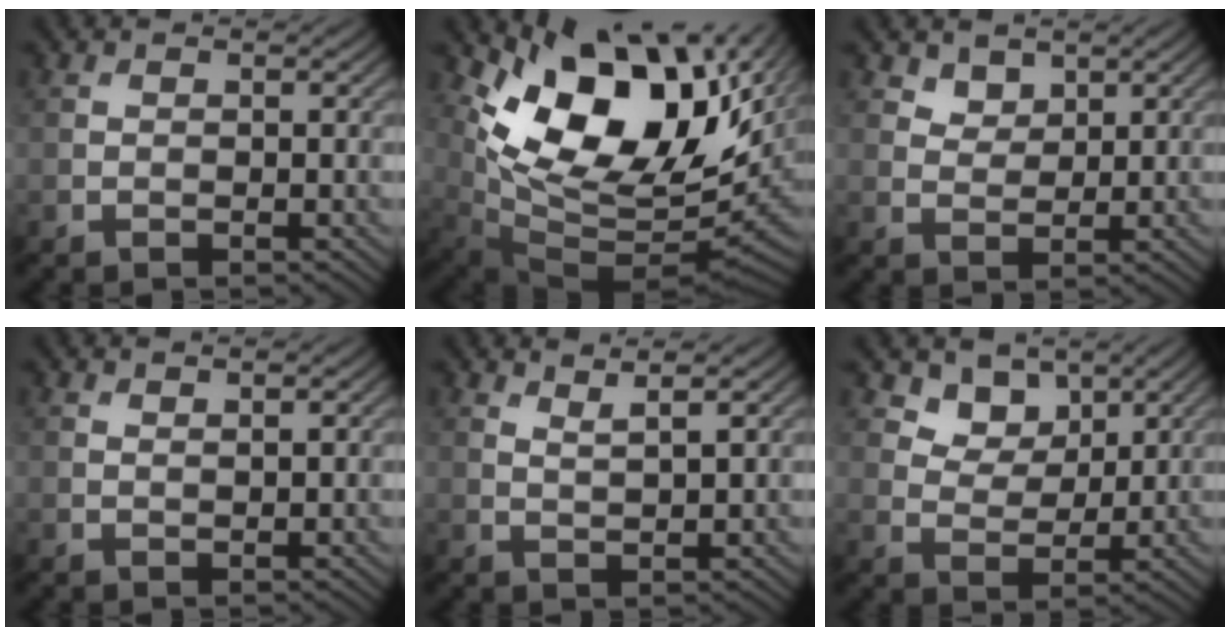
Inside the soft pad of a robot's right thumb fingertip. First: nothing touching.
{"total": 15.3, "force": [6.2, 8.5, 11.2], "torque": [-0.186, -0.007, 0.118]}
{"total": 2.4, "force": [1.8, 1.4, 0.7], "torque": [-0.016, -0.007, 0.034]}
{"total": 0.7, "force": [0.6, 0.0, 0.4], "torque": [-0.006, 0.000, 0.012]}
{"total": 2.2, "force": [1.8, 0.2, 1.3], "torque": [-0.023, -0.002, 0.036]}
{"total": 5.2, "force": [3.6, 3.2, 1.9], "torque": [-0.049, -0.030, 0.082]}